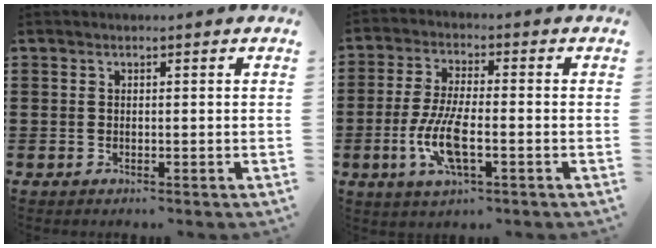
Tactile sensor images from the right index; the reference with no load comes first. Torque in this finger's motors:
{"motor_torque": [2.14, 0.00, 0.84, 0.21]}